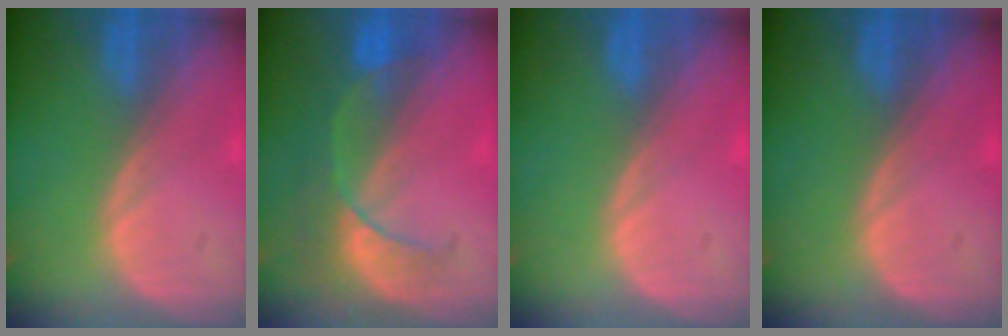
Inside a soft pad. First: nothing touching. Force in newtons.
{"total": 8.1, "press": 7.2, "slide": 3.6}
{"total": 0.0}
{"total": 0.0}